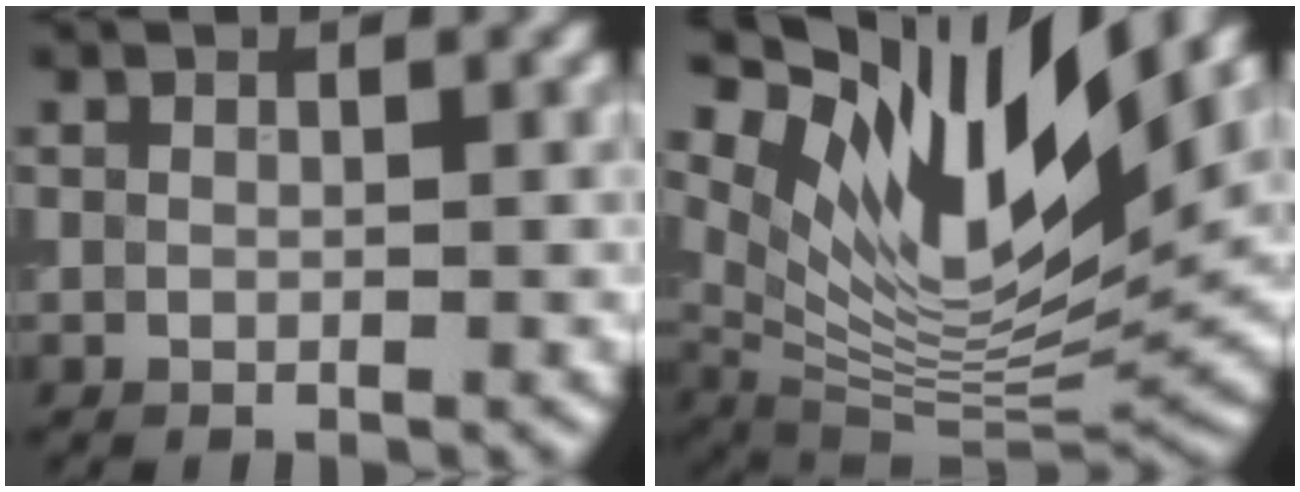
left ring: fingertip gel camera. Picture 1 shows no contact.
{"total": 13.9, "force": [7.7, 4.5, 10.6], "torque": [-0.200, 0.003, 0.150]}